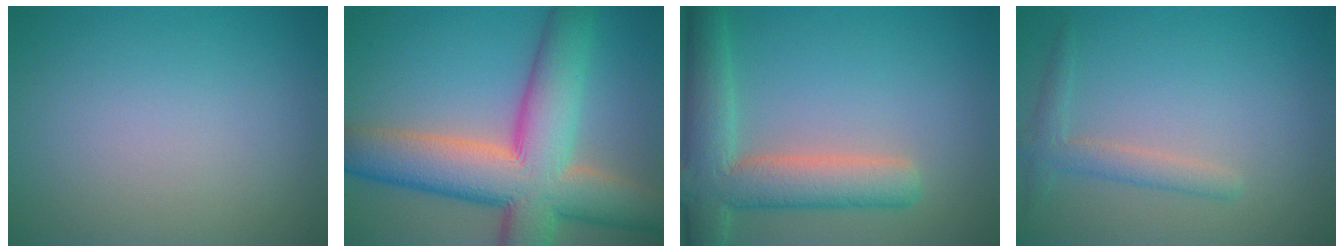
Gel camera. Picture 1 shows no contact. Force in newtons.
{"total": 12.7, "press": 12.7, "slide": 0.7}
{"total": 7.3, "press": 7.2, "slide": 0.8}
{"total": 2.1, "press": 2.1, "slide": 0.0}